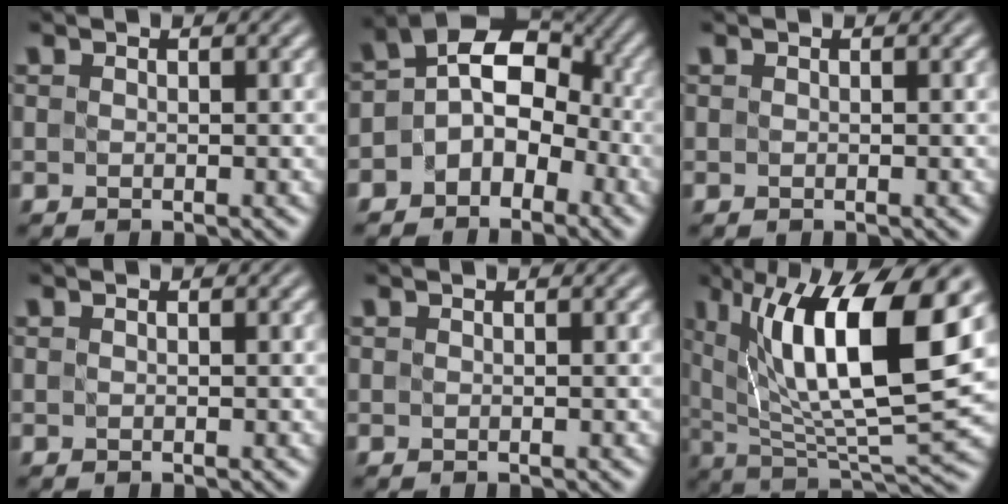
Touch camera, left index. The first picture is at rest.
{"total": 7.5, "force": [-1.3, 5.7, 4.7], "torque": [-0.034, 0.024, -0.041]}
{"total": 0.0}
{"total": 0.0}
{"total": 0.0}
{"total": 13.3, "force": [4.5, 3.9, 11.9], "torque": [-0.195, 0.001, 0.081]}